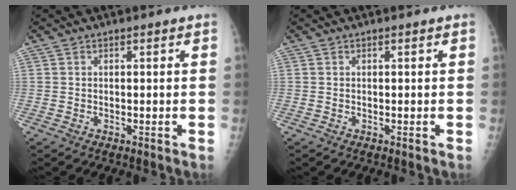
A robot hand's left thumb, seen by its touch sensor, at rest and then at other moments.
{"total": 0.0}